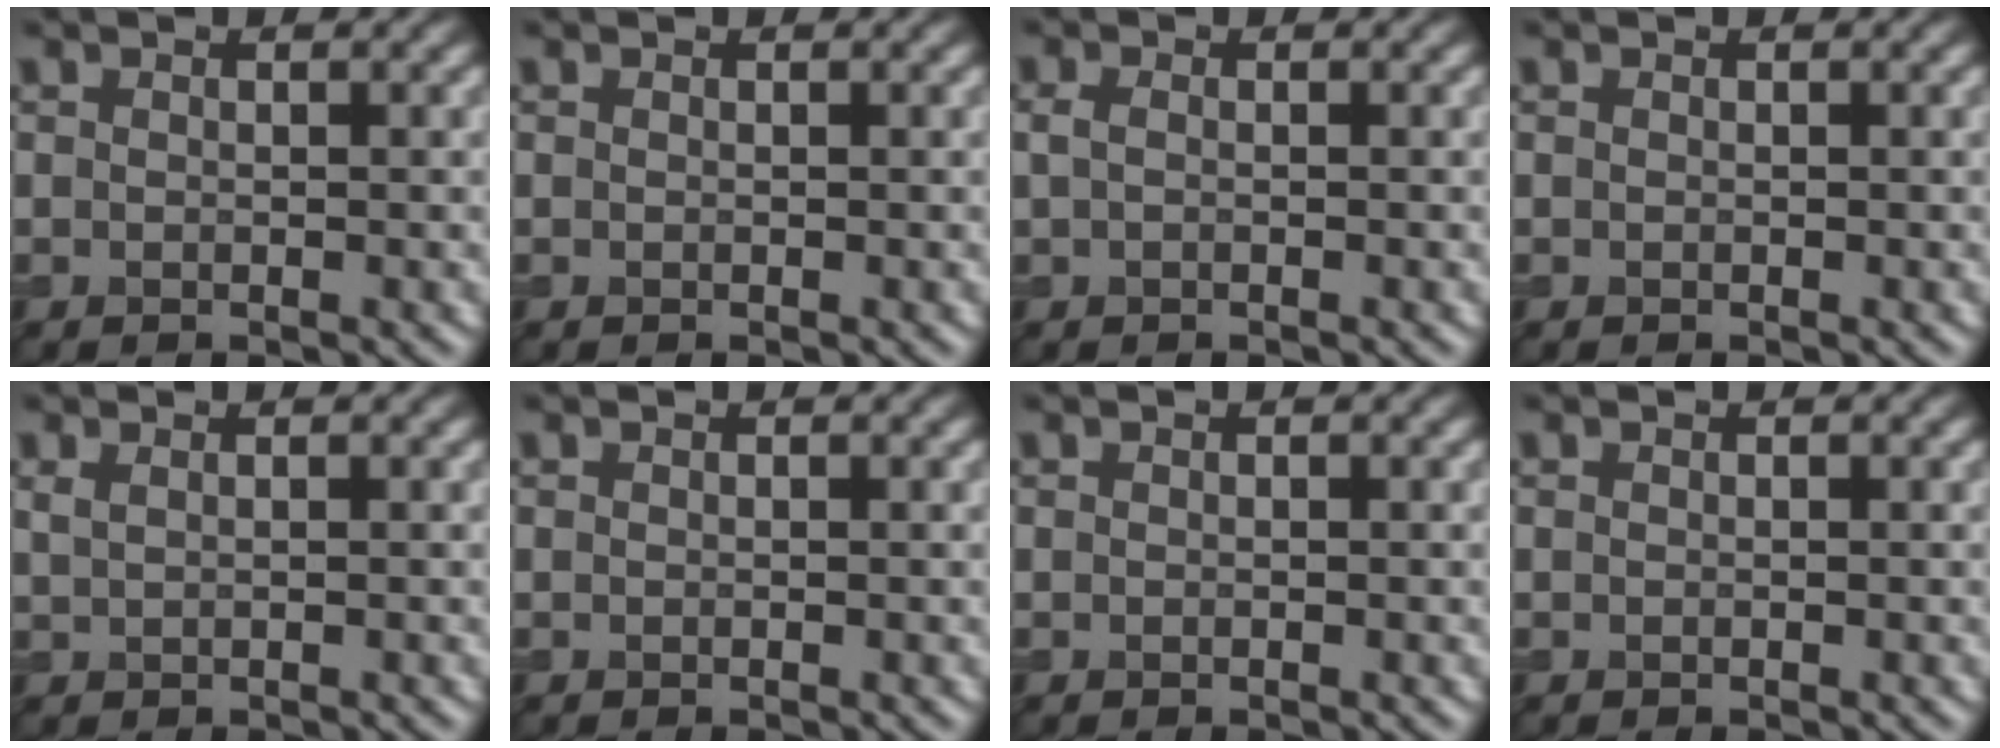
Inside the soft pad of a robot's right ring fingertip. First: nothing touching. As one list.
[{"total": 0.0}, {"total": 1.0, "force": [-0.1, 0.7, 0.7], "torque": [-0.020, -0.001, -0.006]}, {"total": 0.0}, {"total": 0.7, "force": [0.4, 0.3, 0.6], "torque": [-0.014, -0.001, 0.010]}, {"total": 0.0}, {"total": 0.0}, {"total": 0.0}]